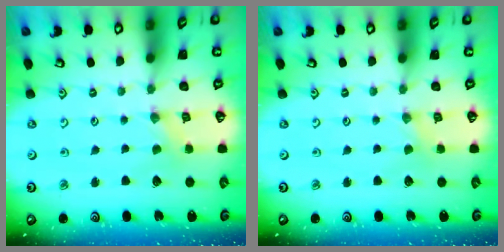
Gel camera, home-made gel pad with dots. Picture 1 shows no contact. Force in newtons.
{"total": 0.0}